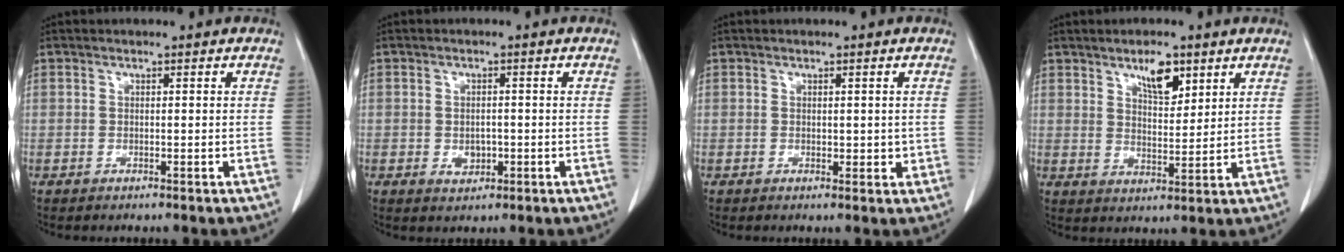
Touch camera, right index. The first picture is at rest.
{"total": 2.6, "force": [-0.6, 2.0, 1.6], "torque": [-0.024, 0.002, -0.001]}
{"total": 2.0, "force": [0.2, 1.3, 1.5], "torque": [-0.014, -0.003, 0.006]}
{"total": 5.8, "force": [3.6, 2.1, 4.0], "torque": [-0.070, -0.001, 0.063]}